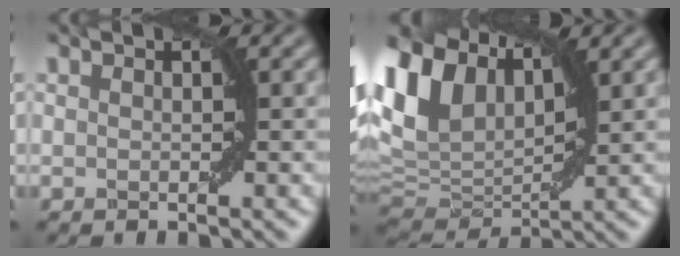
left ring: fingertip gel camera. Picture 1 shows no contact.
{"total": 9.8, "force": [4.8, 5.8, 6.3], "torque": [-0.150, 0.021, 0.090]}